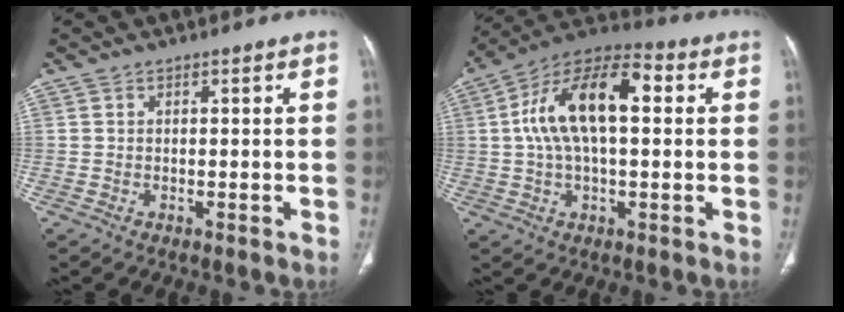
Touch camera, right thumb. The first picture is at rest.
{"total": 16.8, "force": [2.8, 8.1, 14.4], "torque": [-0.254, 0.037, 0.042]}